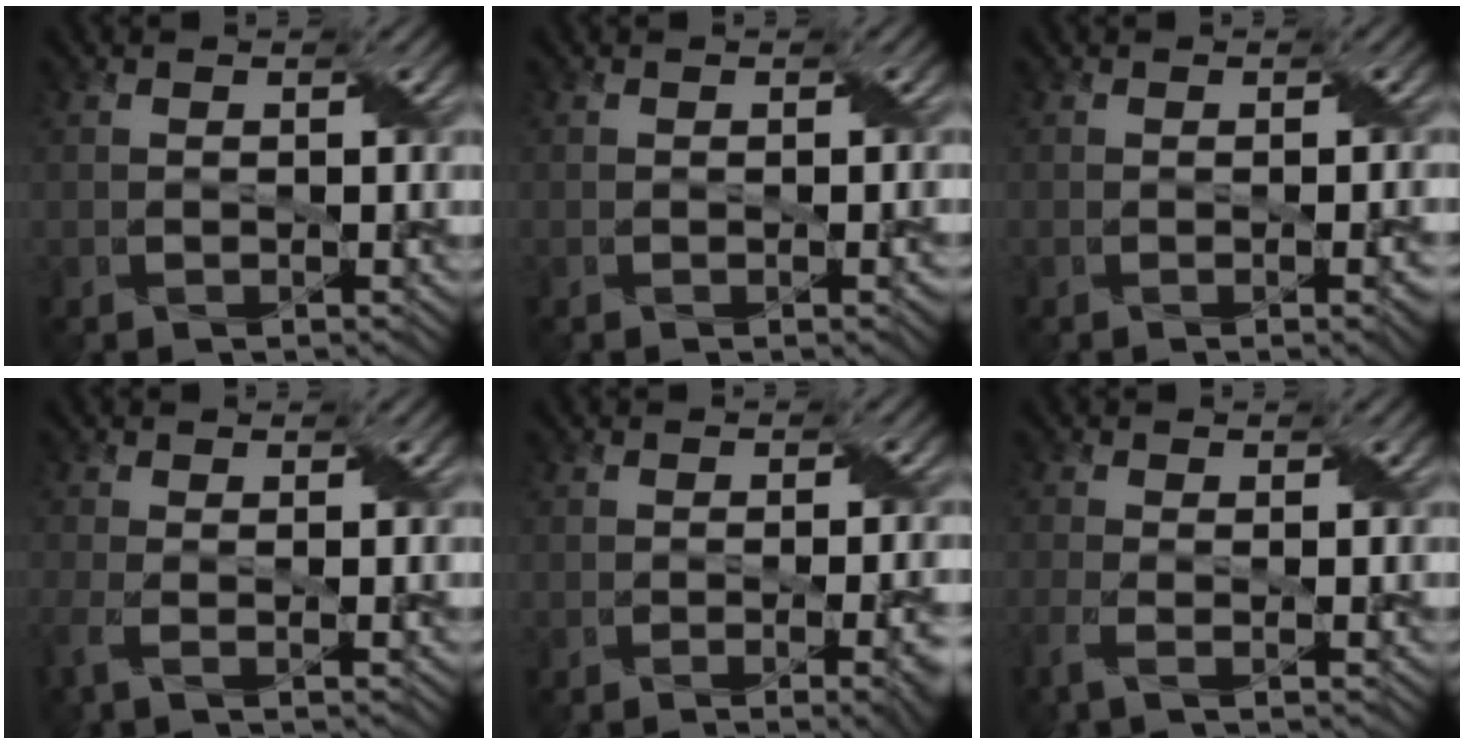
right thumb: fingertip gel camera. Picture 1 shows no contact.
{"total": 1.5, "force": [-0.2, 0.5, 1.4], "torque": [-0.014, 0.002, -0.006]}
{"total": 2.6, "force": [-0.4, 0.8, 2.5], "torque": [-0.025, 0.002, -0.007]}
{"total": 2.2, "force": [-0.7, 0.5, 2.0], "torque": [-0.045, -0.006, -0.024]}
{"total": 5.0, "force": [-2.0, 1.4, 4.4], "torque": [-0.048, -0.004, -0.023]}
{"total": 2.4, "force": [-1.1, 0.6, 2.1], "torque": [-0.040, -0.003, -0.035]}